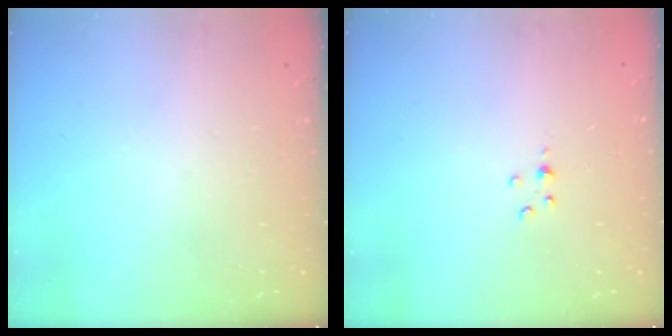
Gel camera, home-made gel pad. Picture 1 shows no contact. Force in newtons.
{"total": 2.2, "press": 2.2, "slide": 0.4}